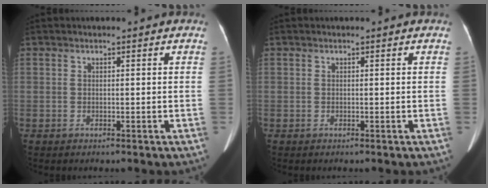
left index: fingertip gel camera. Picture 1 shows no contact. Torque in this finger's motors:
{"motor_torque": [0.04, 0.04, 0.00, 0.02]}